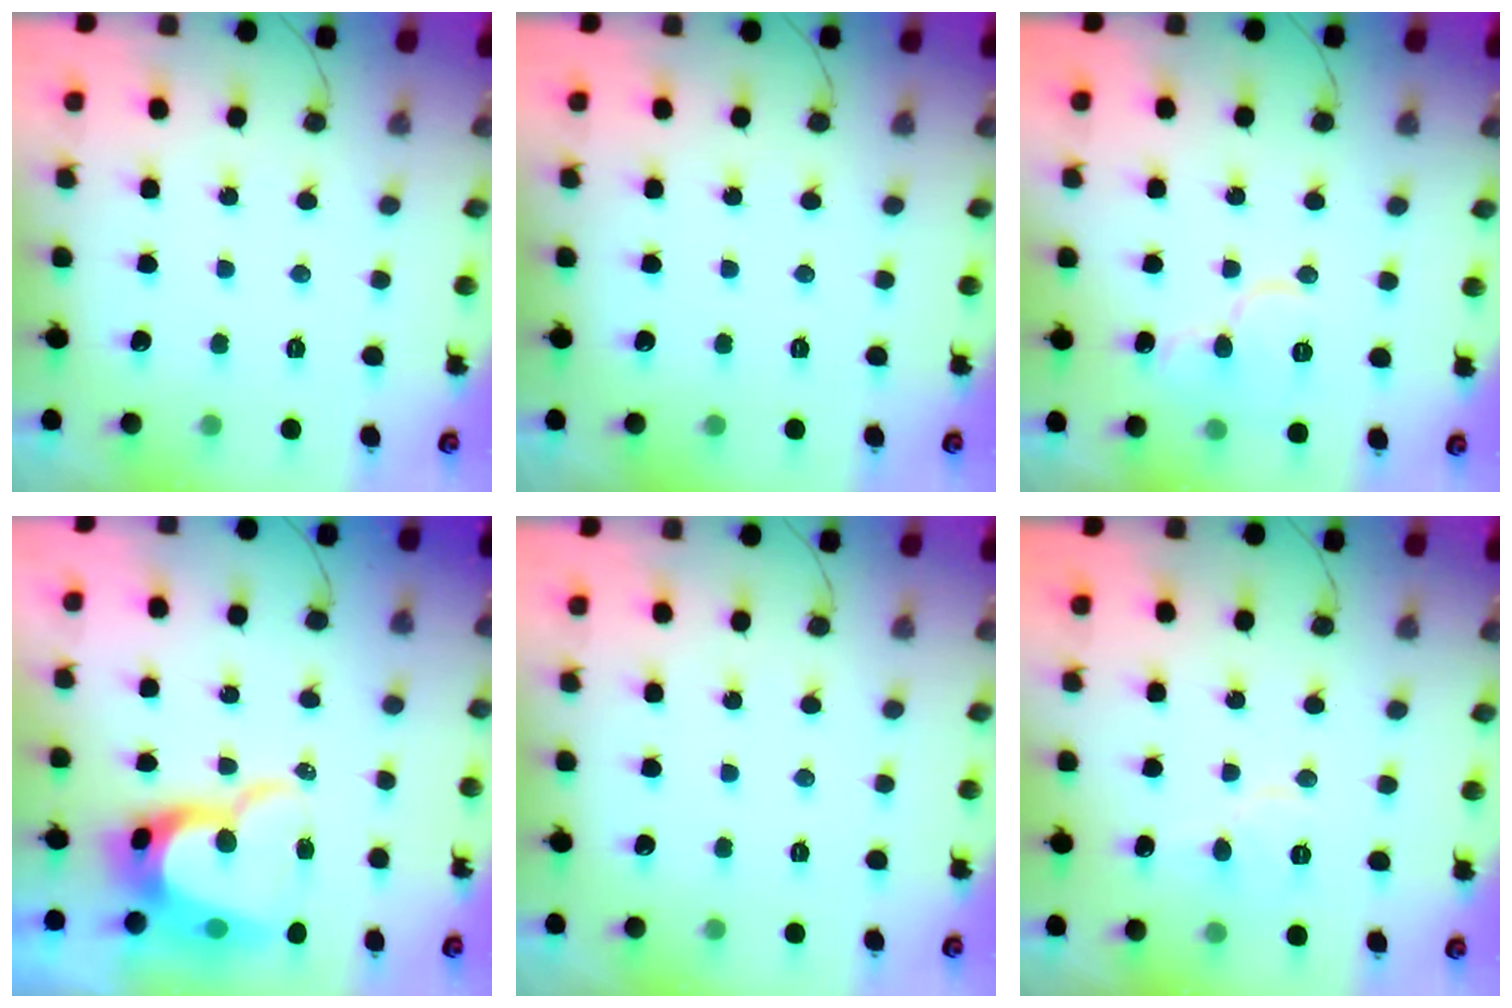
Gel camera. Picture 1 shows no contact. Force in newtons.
{"total": 0.0}
{"total": 10.6, "press": 10.6, "slide": 1.1}
{"total": 14.7, "press": 14.6, "slide": 1.4}
{"total": 0.0}
{"total": 6.1, "press": 6.1, "slide": 0.5}